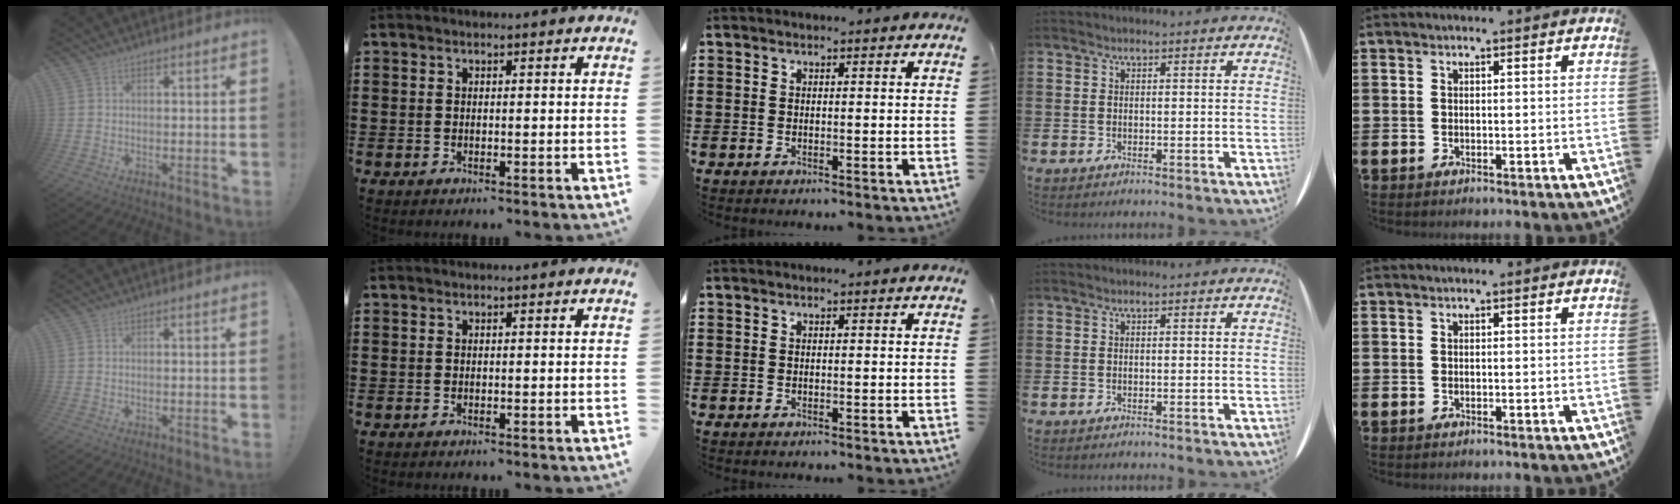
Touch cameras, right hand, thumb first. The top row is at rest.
{}